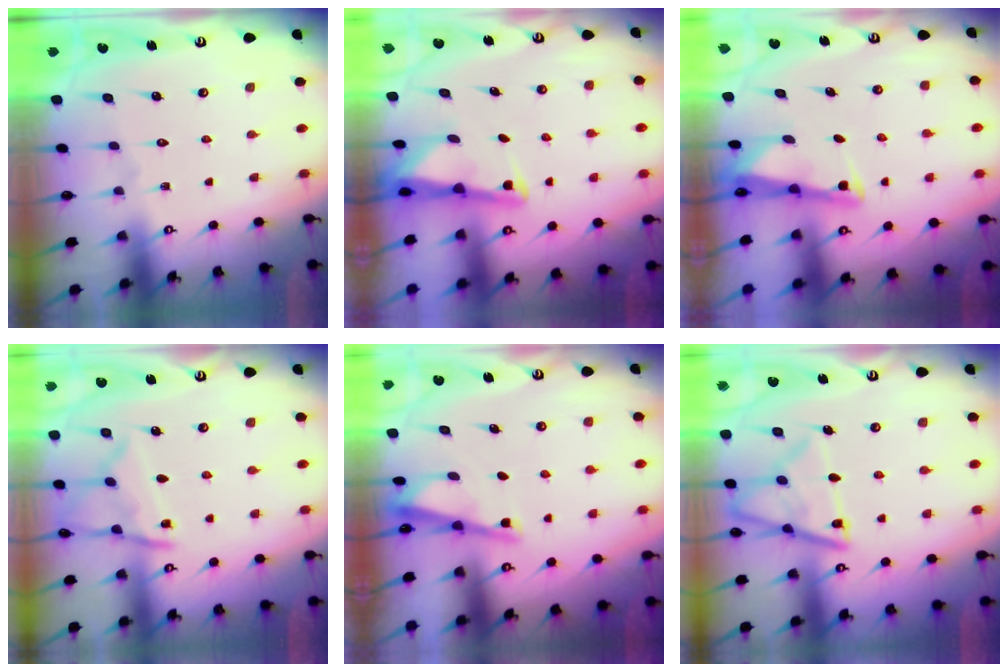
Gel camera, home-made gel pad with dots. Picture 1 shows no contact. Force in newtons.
{"total": 3.0, "press": 3.0, "slide": 0.3}
{"total": 2.7, "press": 2.7, "slide": 0.1}
{"total": 10.2, "press": 10.2, "slide": 0.6}
{"total": 3.5, "press": 3.4, "slide": 0.4}
{"total": 14.4, "press": 14.3, "slide": 1.5}